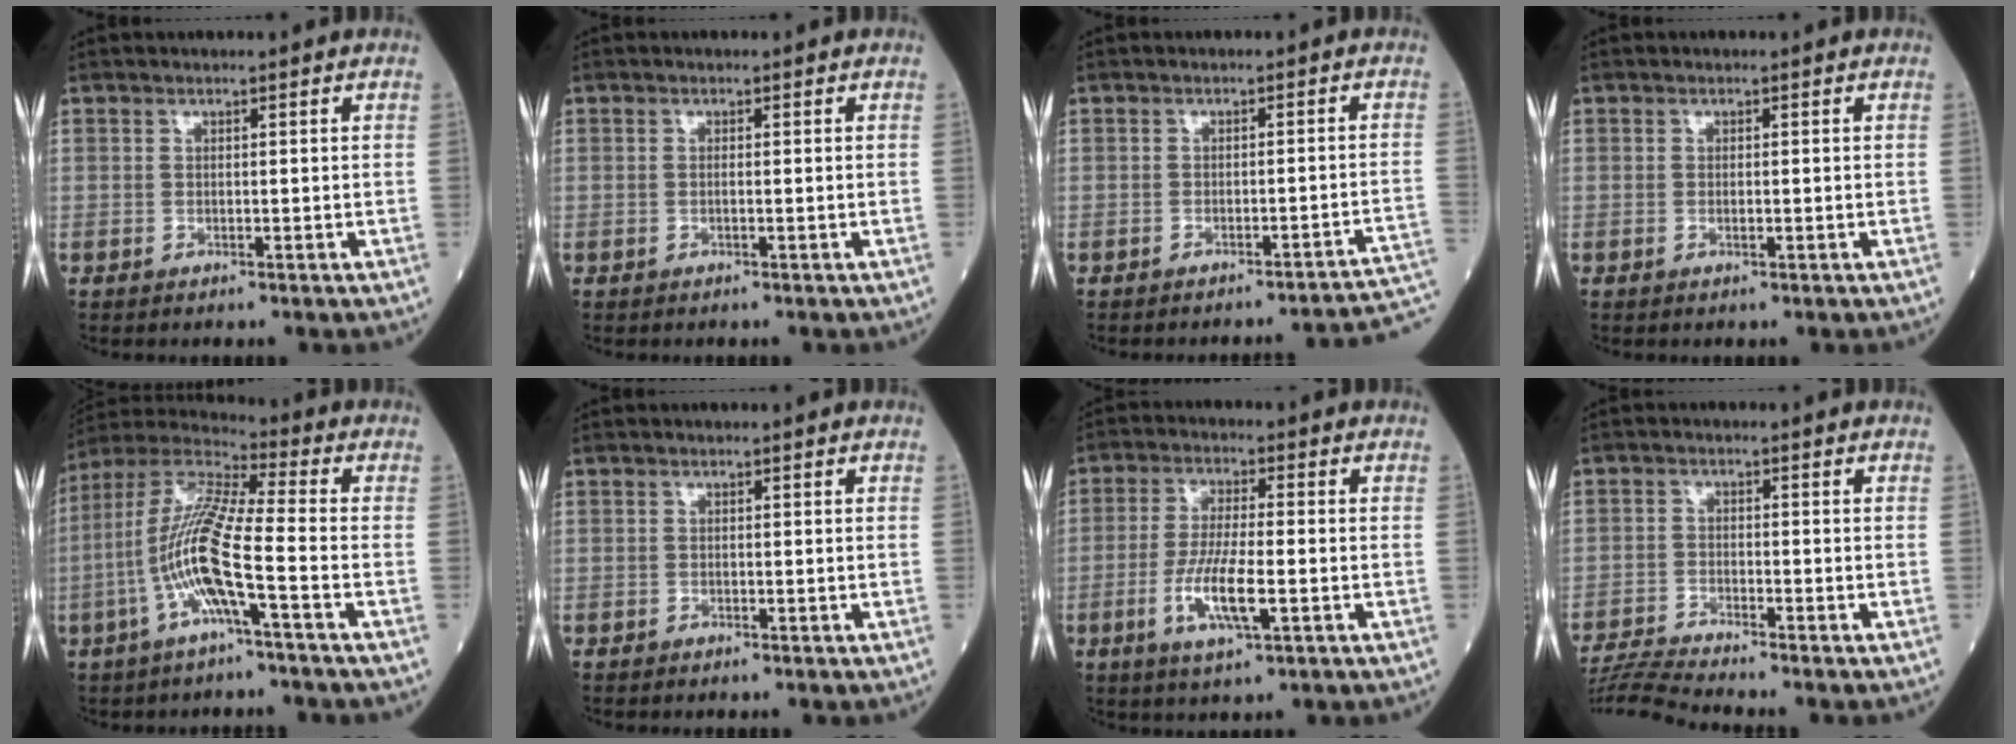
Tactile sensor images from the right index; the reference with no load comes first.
{"total": 0.5, "force": [-0.2, 0.0, 0.5], "torque": [-0.009, 0.001, -0.004]}
{"total": 8.7, "force": [-8.3, -0.9, 2.2], "torque": [0.000, 0.009, -0.091]}
{"total": 0.6, "force": [-0.2, 0.1, 0.5], "torque": [-0.011, 0.000, -0.003]}
{"total": 12.6, "force": [-3.8, 0.5, 12.0], "torque": [-0.253, 0.009, -0.083]}
{"total": 0.0}
{"total": 8.1, "force": [-2.6, 1.2, 7.6], "torque": [-0.153, -0.010, -0.049]}
{"total": 6.3, "force": [-6.0, -1.6, 0.9], "torque": [-0.017, -0.016, -0.116]}